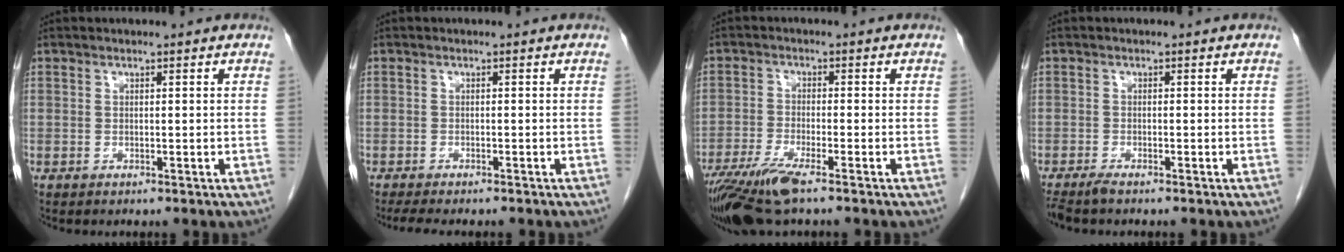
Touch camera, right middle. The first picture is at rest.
{"total": 6.0, "force": [-5.1, 1.2, 2.9], "torque": [-0.038, -0.012, -0.074]}
{"total": 8.3, "force": [-5.8, 0.7, 5.9], "torque": [-0.113, -0.020, -0.106]}
{"total": 2.0, "force": [-1.8, 0.1, 1.0], "torque": [-0.024, -0.007, -0.033]}